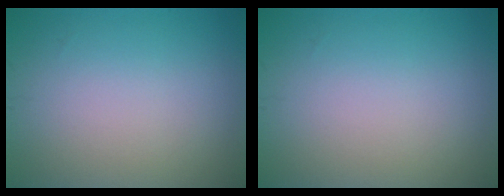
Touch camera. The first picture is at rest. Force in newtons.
{"total": 0.0}